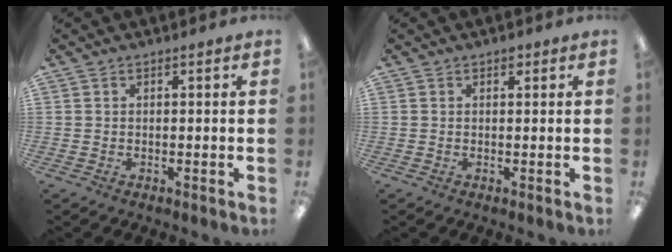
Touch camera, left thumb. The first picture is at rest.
{"total": 1.1, "force": [0.7, 0.6, 0.6], "torque": [-0.005, -0.001, 0.011]}